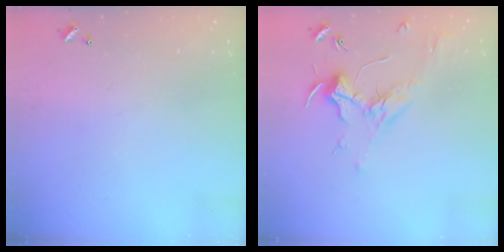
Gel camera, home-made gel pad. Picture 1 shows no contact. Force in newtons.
{"total": 1.8, "press": 1.6, "slide": 0.7}